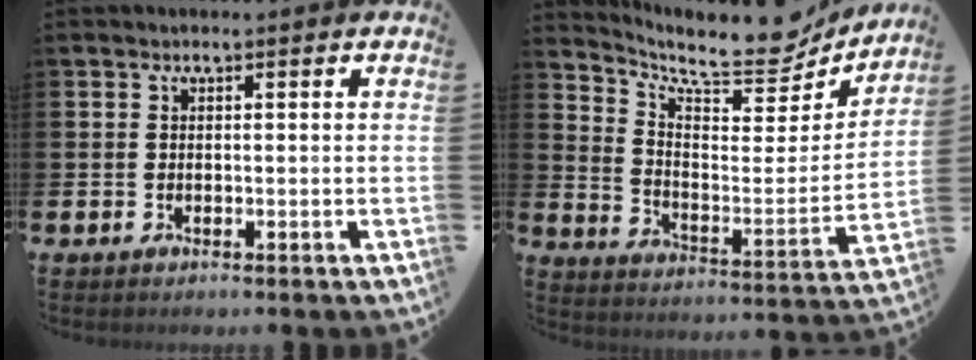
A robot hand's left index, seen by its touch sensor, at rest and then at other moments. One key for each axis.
{"total": 9.8, "fx": 8.7, "fy": 2.8, "fz": 3.4, "tx": -0.063, "ty": -0.079, "tz": 0.145}